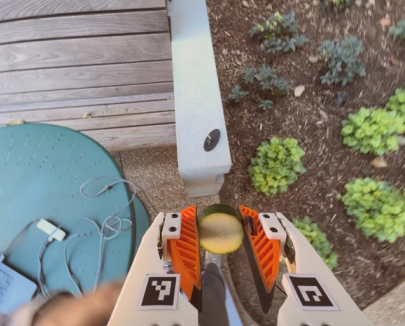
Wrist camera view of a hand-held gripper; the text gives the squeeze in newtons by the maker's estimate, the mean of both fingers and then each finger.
{"total": 13.6, "left": 13.4, "right": 13.8}